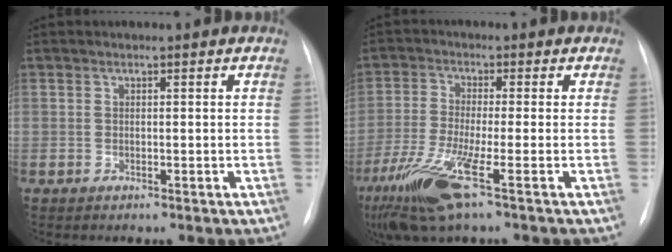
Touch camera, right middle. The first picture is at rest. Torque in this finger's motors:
{"motor_torque": [1.34, -0.79, 0.47, 0.16]}